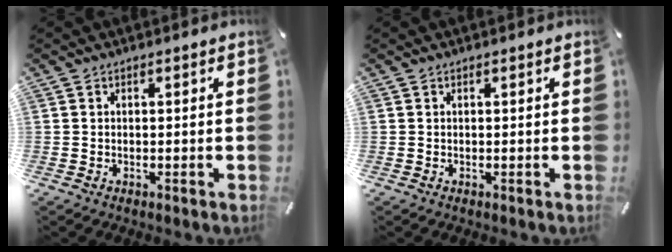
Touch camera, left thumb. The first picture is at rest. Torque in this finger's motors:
{"motor_torque": [0.00, 0.00, 0.00, 0.00, 0.00]}